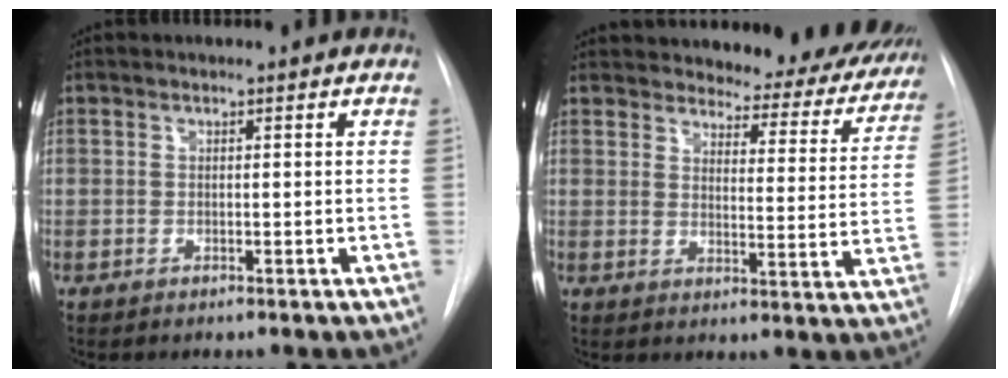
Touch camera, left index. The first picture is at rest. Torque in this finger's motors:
{"motor_torque": [0.40, -0.77, 0.37, 0.12]}